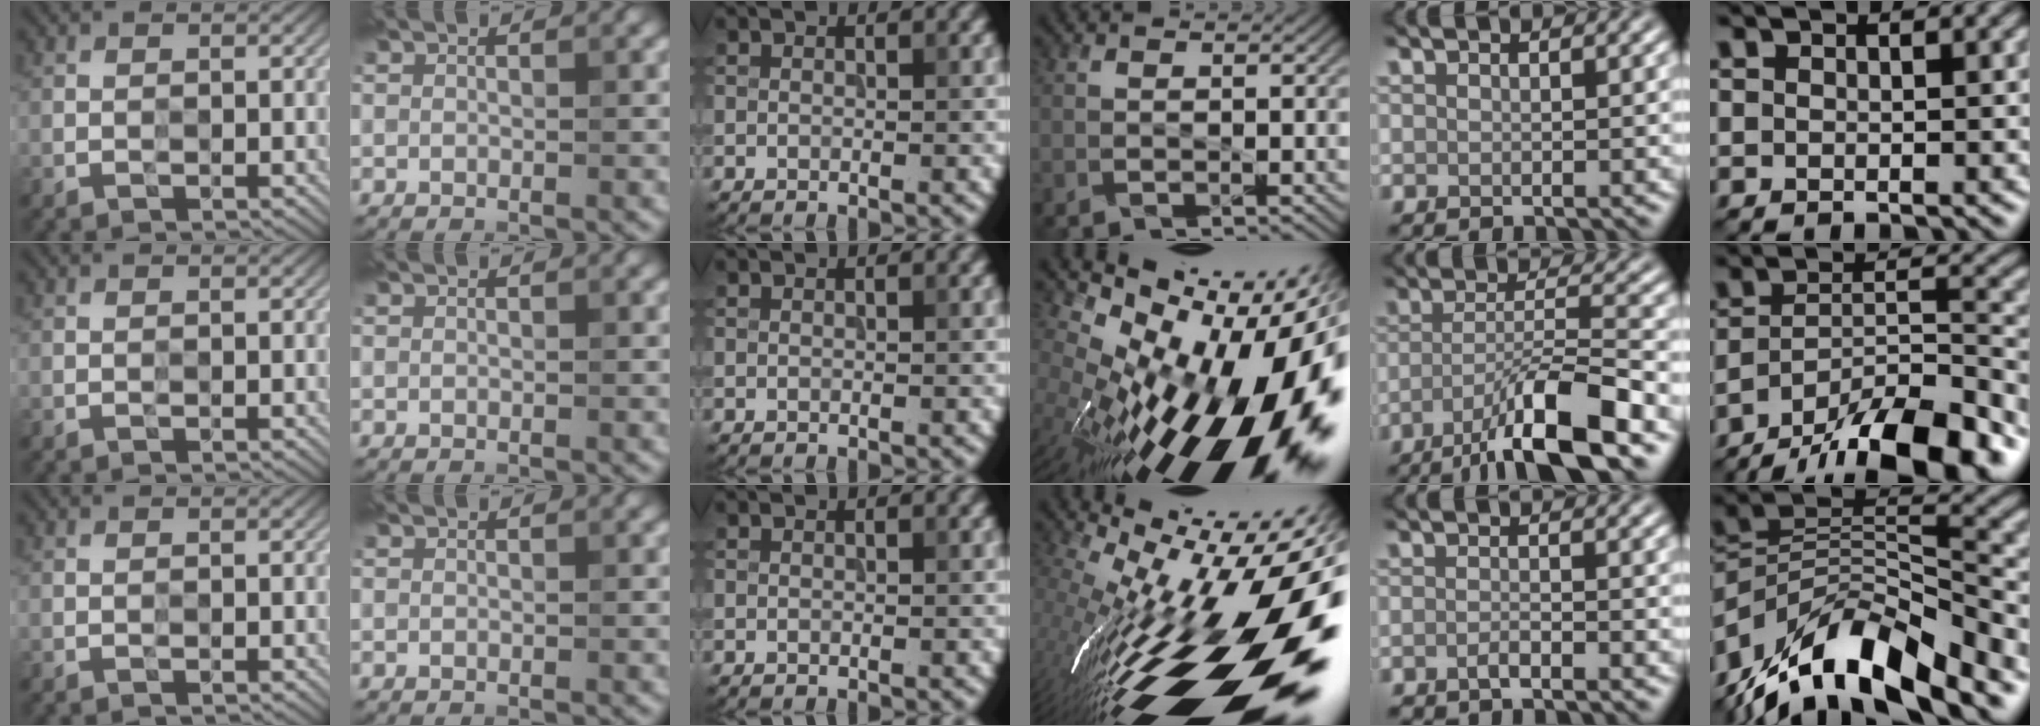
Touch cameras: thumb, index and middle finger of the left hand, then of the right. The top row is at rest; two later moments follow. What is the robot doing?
{"motion": "press", "object": "grip strengthener"}